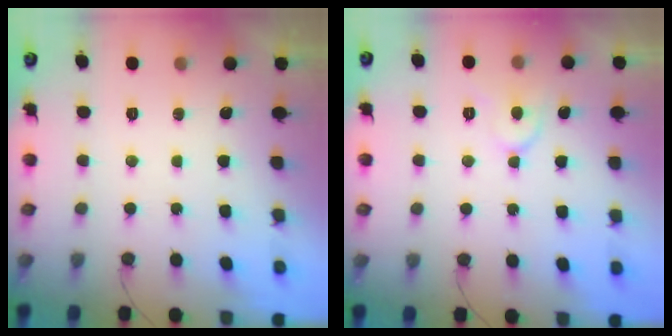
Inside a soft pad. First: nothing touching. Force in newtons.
{"total": 7.0, "press": 6.9, "slide": 0.8}